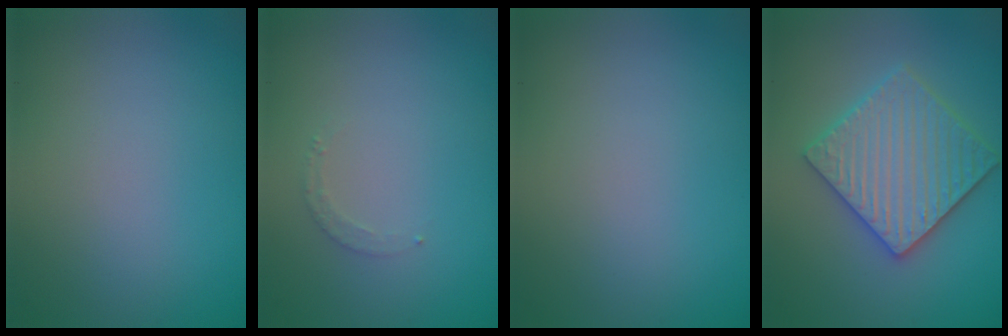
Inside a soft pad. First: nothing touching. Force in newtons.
{"total": 0.9, "press": 0.9, "slide": 0.2}
{"total": 0.0}
{"total": 5.9, "press": 5.8, "slide": 1.0}